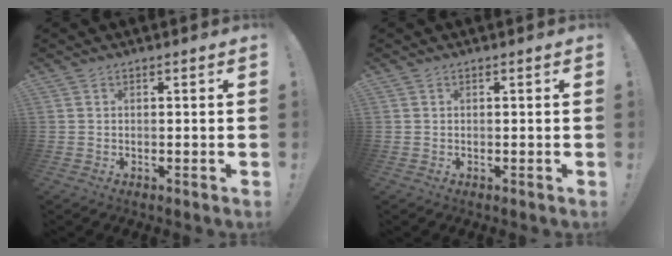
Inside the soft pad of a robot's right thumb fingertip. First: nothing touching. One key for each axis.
{"total": 0.0}